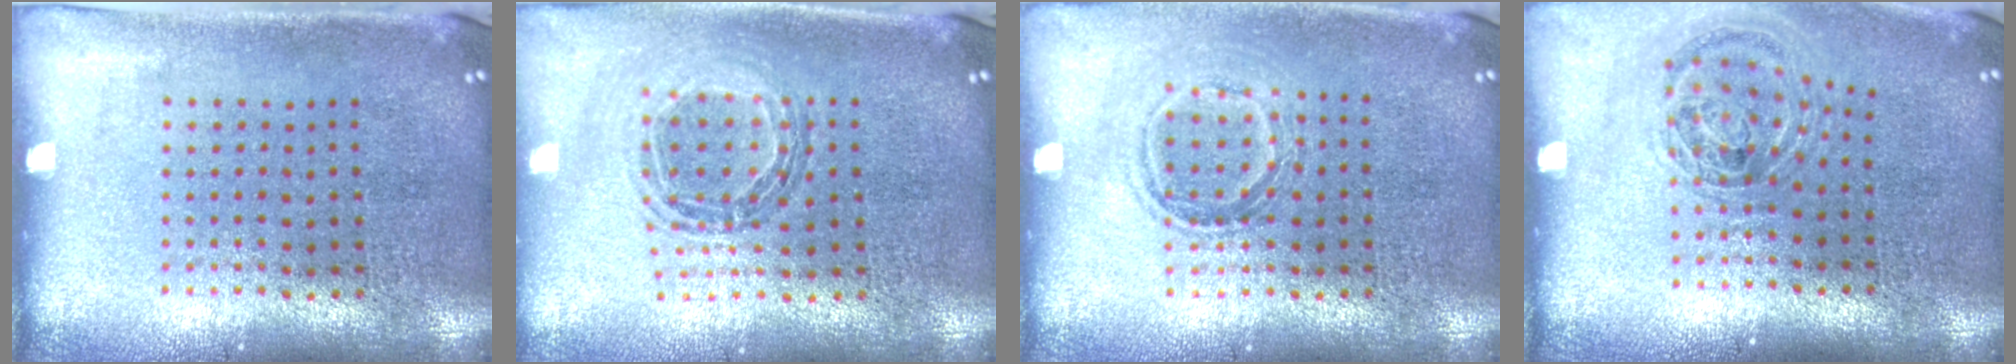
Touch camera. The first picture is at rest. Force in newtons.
{"total": 0.8, "press": 0.8, "slide": 0.1}
{"total": 1.2, "press": 1.0, "slide": 0.6}
{"total": 1.2, "press": 1.1, "slide": 0.4}